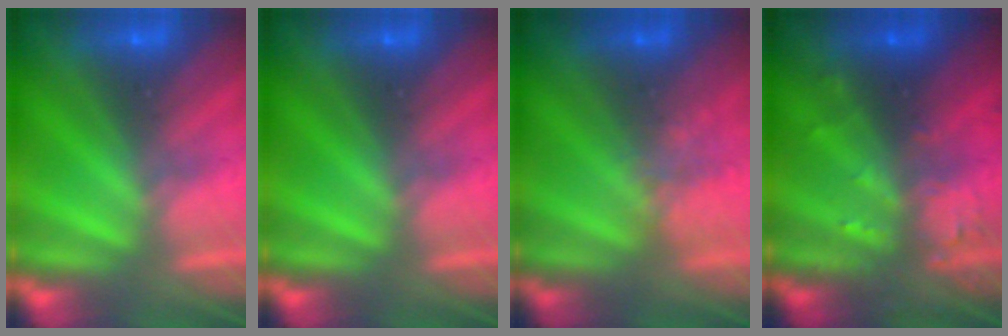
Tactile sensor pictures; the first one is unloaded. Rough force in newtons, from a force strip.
{"total": 0.0}
{"total": 2.3}
{"total": 3.2}